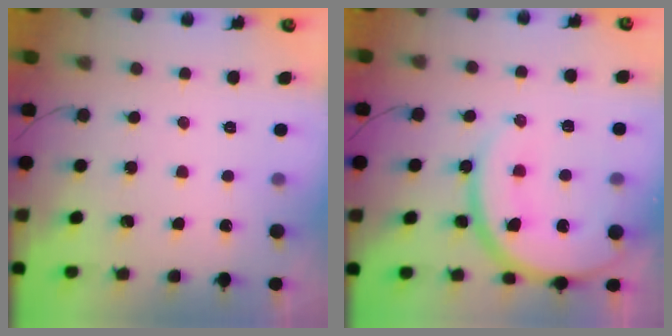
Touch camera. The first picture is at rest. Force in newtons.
{"total": 17.0, "press": 16.9, "slide": 1.8}